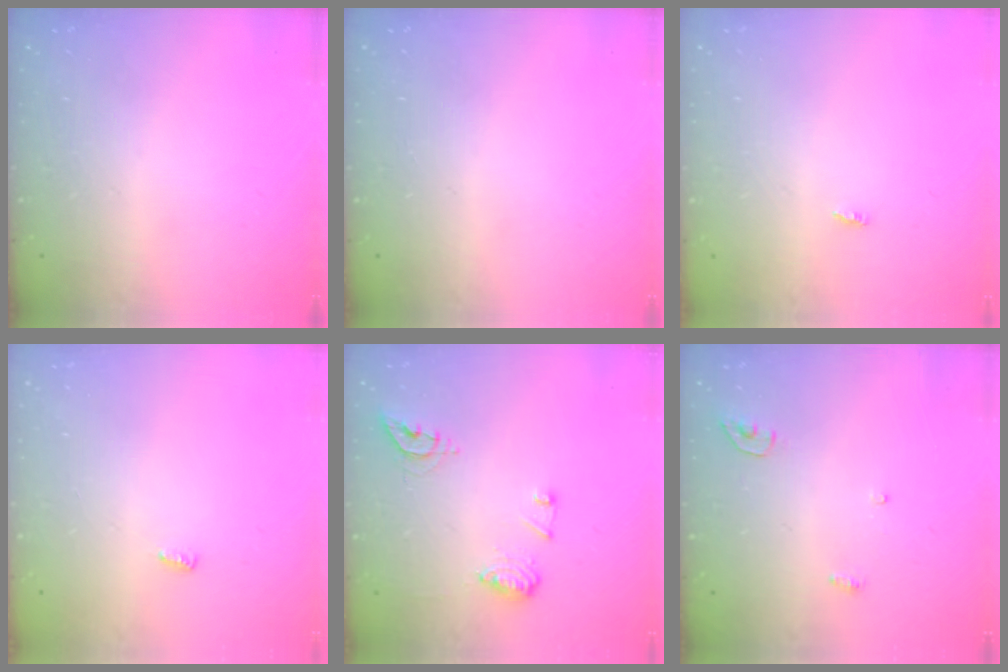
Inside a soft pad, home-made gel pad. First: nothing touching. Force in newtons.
{"total": 0.0}
{"total": 1.8, "press": 1.8, "slide": 0.2}
{"total": 2.8, "press": 2.8, "slide": 0.4}
{"total": 10.5, "press": 10.5, "slide": 0.7}
{"total": 3.4, "press": 3.4, "slide": 0.3}